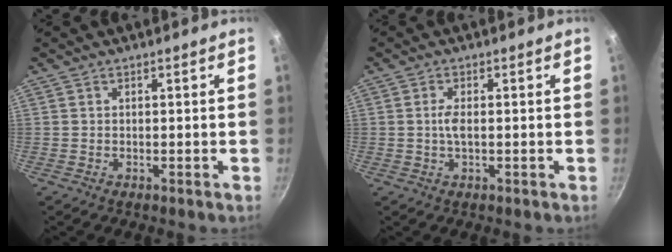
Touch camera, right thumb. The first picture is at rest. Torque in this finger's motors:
{"motor_torque": [0.65, 0.59, 0.56, 0.00, 0.05]}